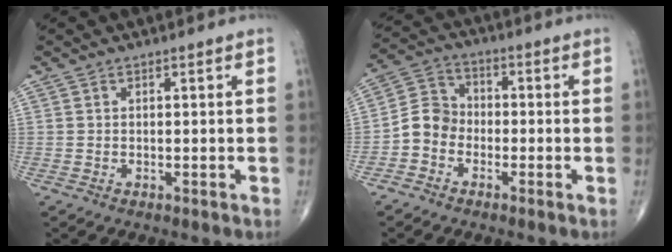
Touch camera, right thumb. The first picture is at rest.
{"total": 6.3, "force": [-2.4, 5.3, 2.4], "torque": [-0.024, 0.026, -0.060]}